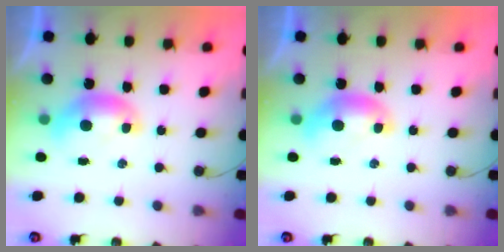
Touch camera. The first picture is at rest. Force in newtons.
{"total": 0.0}